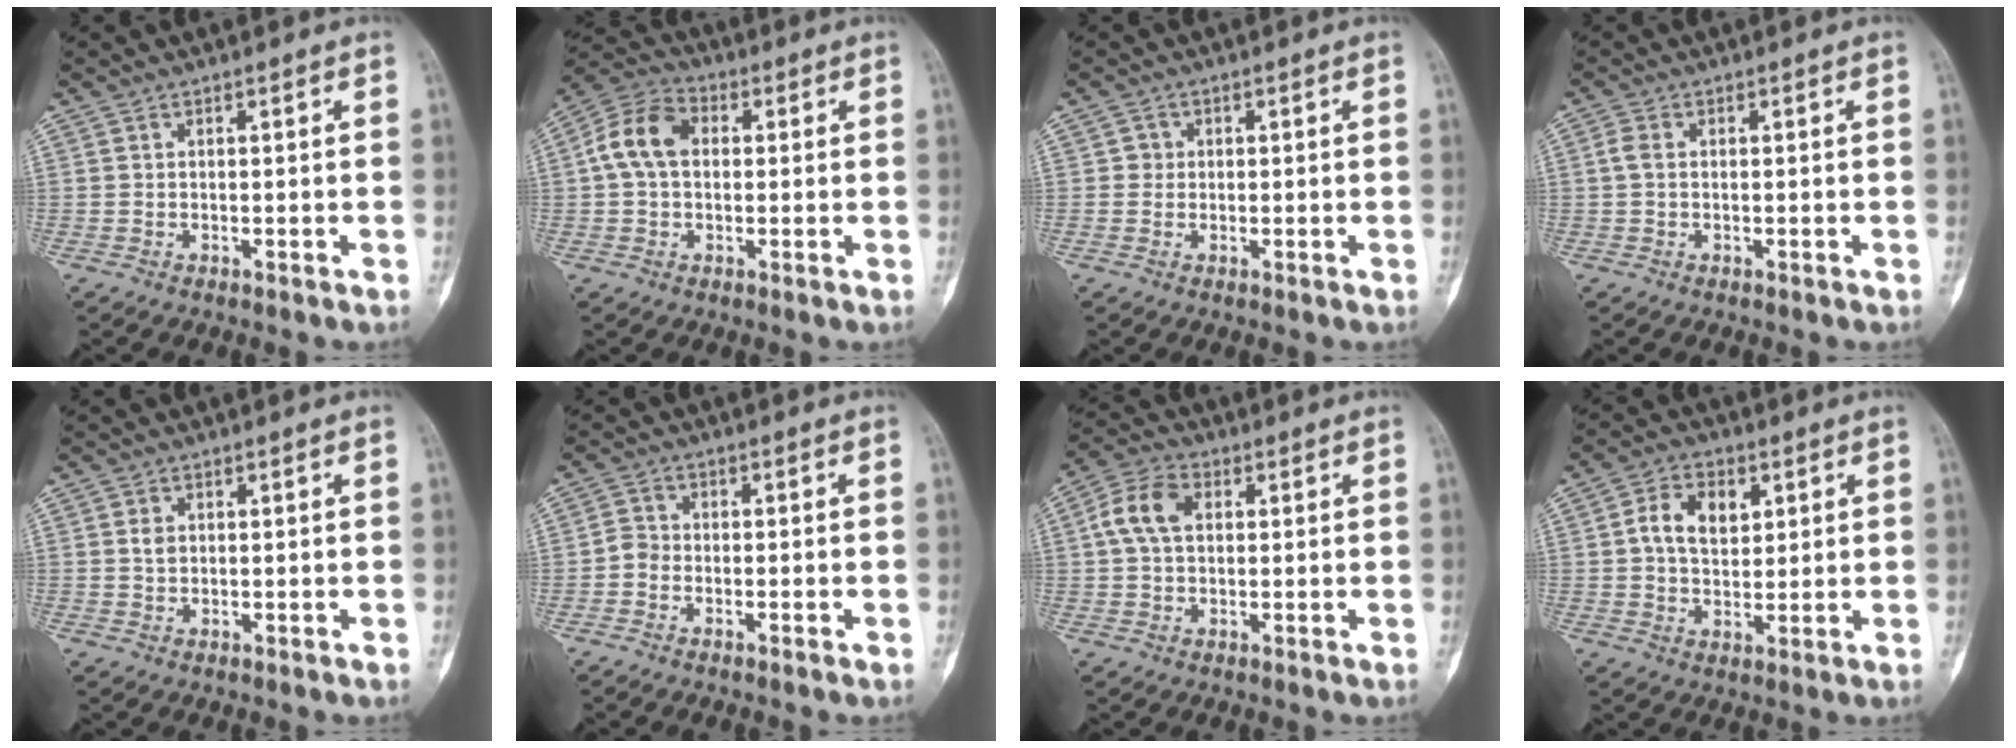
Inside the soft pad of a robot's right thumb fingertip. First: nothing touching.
{"total": 9.5, "force": [1.1, 6.7, 6.7], "torque": [-0.123, 0.030, 0.012]}
{"total": 1.5, "force": [0.1, 1.5, 0.2], "torque": [0.008, 0.005, -0.001]}
{"total": 2.2, "force": [0.2, 1.5, 1.6], "torque": [-0.038, 0.005, 0.000]}
{"total": 1.6, "force": [0.3, 1.2, 1.0], "torque": [-0.014, 0.000, 0.007]}
{"total": 2.4, "force": [-1.2, 1.7, 1.3], "torque": [-0.017, 0.006, -0.034]}
{"total": 7.5, "force": [1.4, 5.0, 5.4], "torque": [-0.104, 0.021, 0.022]}
{"total": 7.9, "force": [2.1, 5.3, 5.5], "torque": [-0.076, 0.000, 0.034]}